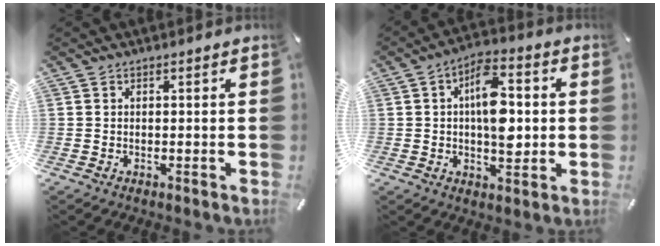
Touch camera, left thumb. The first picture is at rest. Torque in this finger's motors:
{"motor_torque": [1.91, 2.66, 1.27, -0.69, 0.55]}